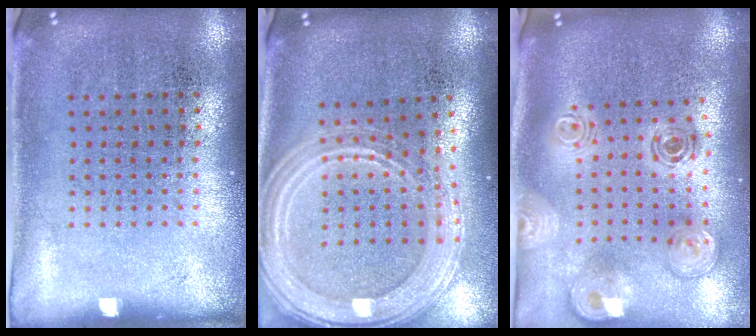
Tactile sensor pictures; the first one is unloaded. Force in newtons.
{"total": 2.5, "press": 2.2, "slide": 1.3}
{"total": 2.0, "press": 1.7, "slide": 1.1}